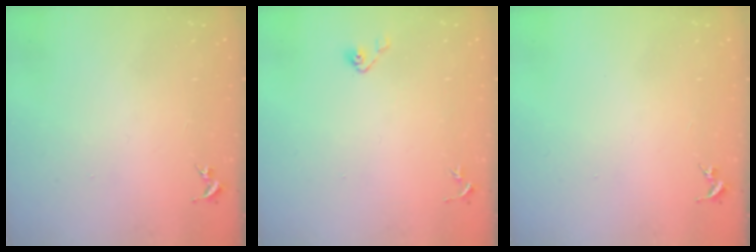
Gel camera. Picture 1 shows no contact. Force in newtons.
{"total": 3.4, "press": 3.3, "slide": 0.9}
{"total": 0.0}